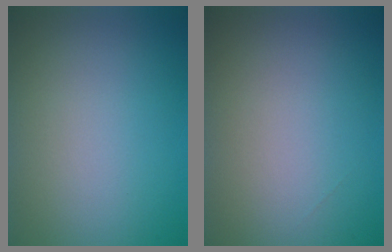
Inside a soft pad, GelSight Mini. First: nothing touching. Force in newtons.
{"total": 0.0}